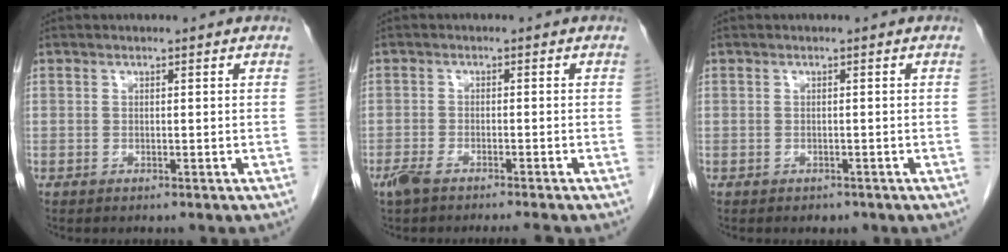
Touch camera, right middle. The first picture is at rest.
{"total": 5.6, "force": [-4.7, 0.6, 3.1], "torque": [-0.048, -0.009, -0.075]}
{"total": 1.1, "force": [-0.8, 0.7, 0.3], "torque": [-0.006, 0.000, -0.007]}